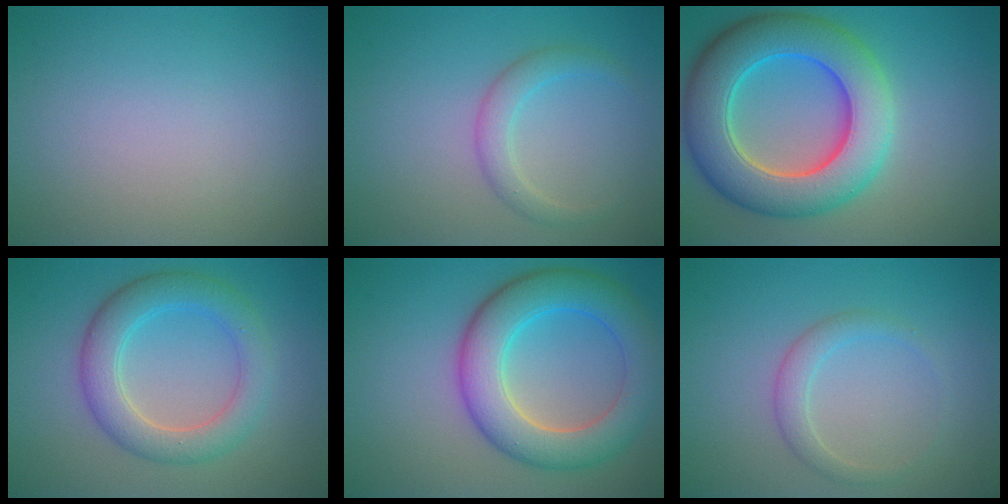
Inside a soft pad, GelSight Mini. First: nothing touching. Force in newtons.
{"total": 2.2, "press": 2.2, "slide": 0.1}
{"total": 10.3, "press": 10.3, "slide": 0.6}
{"total": 5.1, "press": 5.0, "slide": 0.4}
{"total": 7.7, "press": 7.7, "slide": 0.3}
{"total": 1.9, "press": 1.9, "slide": 0.1}